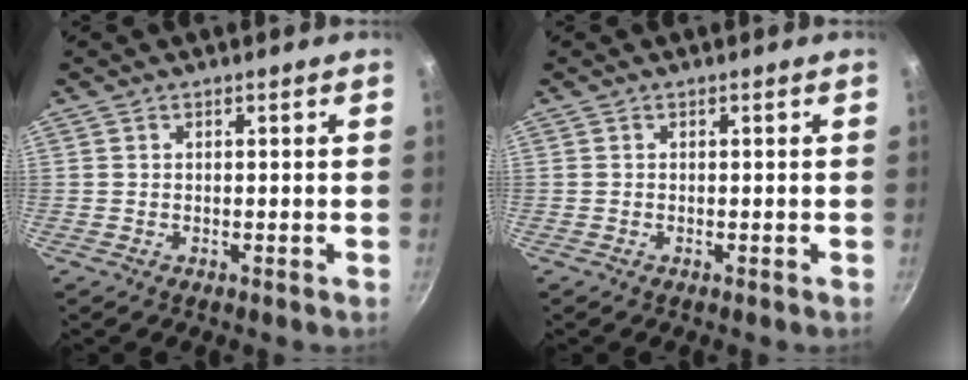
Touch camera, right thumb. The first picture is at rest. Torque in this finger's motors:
{"motor_torque": [-0.26, 0.14, -0.02, 0.83, 0.02]}